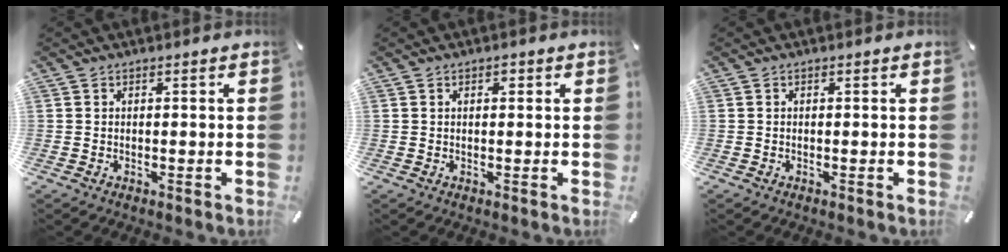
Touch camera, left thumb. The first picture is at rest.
{"total": 1.3, "force": [0.4, 0.9, 0.9], "torque": [-0.020, 0.005, 0.006]}
{"total": 0.0}